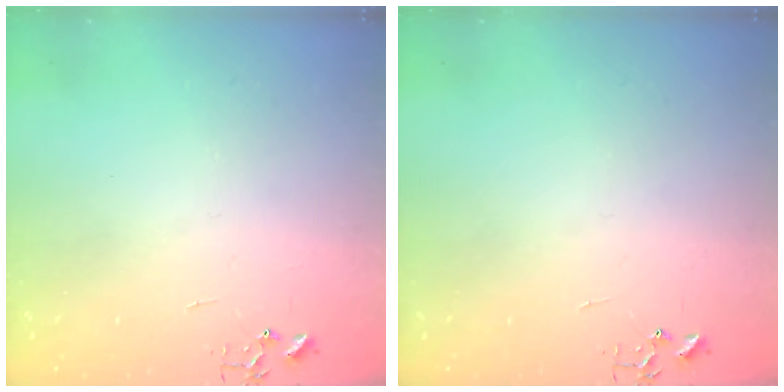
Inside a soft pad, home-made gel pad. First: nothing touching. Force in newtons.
{"total": 0.0}